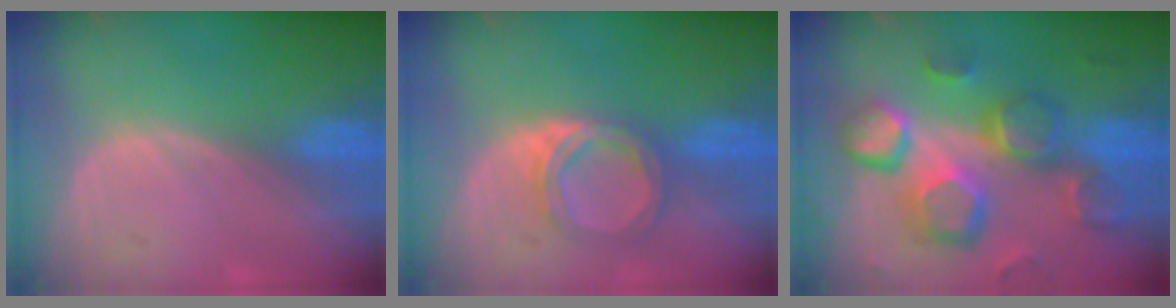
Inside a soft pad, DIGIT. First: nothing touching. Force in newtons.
{"total": 4.8, "press": 4.8, "slide": 0.3}
{"total": 13.0, "press": 11.4, "slide": 6.3}